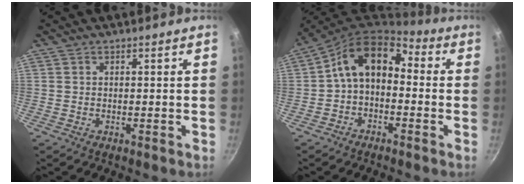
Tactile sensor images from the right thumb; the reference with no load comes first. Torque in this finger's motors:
{"motor_torque": [0.24, 0.47, 0.24, 0.00, 0.14]}